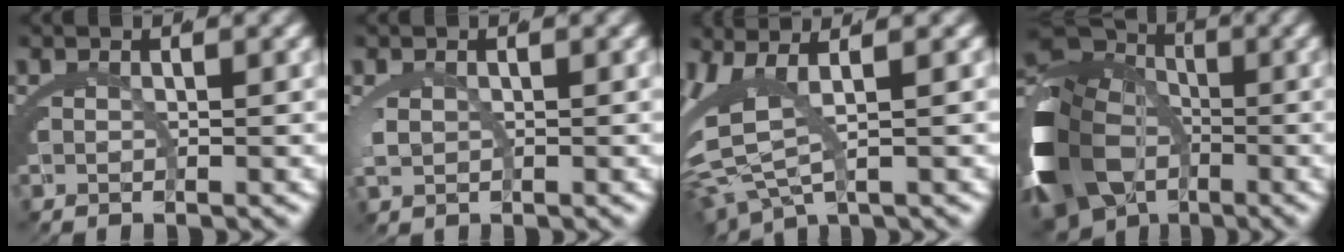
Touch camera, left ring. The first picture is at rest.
{"total": 1.0, "force": [0.2, 0.5, 0.9], "torque": [-0.033, -0.015, 0.016]}
{"total": 7.3, "force": [1.2, 4.5, 5.6], "torque": [-0.144, -0.017, 0.029]}
{"total": 14.0, "force": [-3.4, 9.6, 9.6], "torque": [-0.179, -0.046, -0.039]}